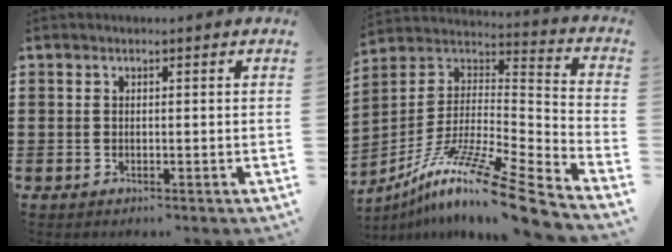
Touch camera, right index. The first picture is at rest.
{"total": 14.0, "force": [-10.7, 0.1, 9.1], "torque": [-0.163, 0.014, -0.203]}